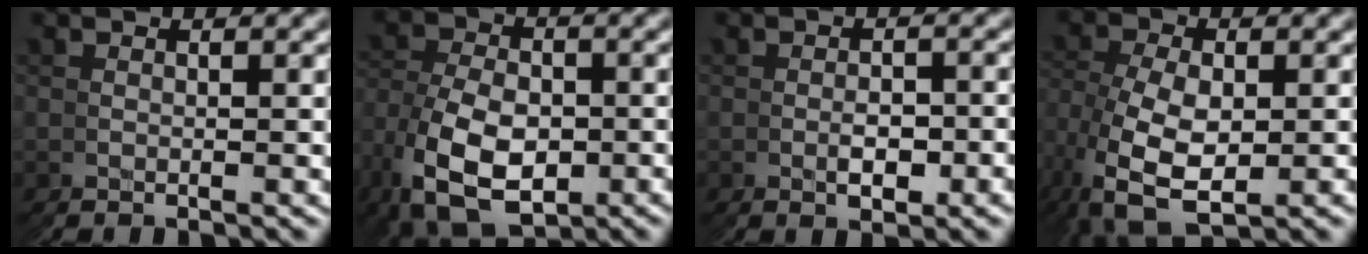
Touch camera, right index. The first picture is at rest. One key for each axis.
{"total": 6.5, "fx": -2.2, "fy": 5.0, "fz": 3.6, "tx": -0.081, "ty": -0.030, "tz": -0.017}
{"total": 1.4, "fx": -0.5, "fy": 0.1, "fz": 1.2, "tx": -0.016, "ty": 0.007, "tz": -0.010}
{"total": 5.1, "fx": -1.4, "fy": 3.8, "fz": 3.1, "tx": -0.103, "ty": -0.026, "tz": -0.007}